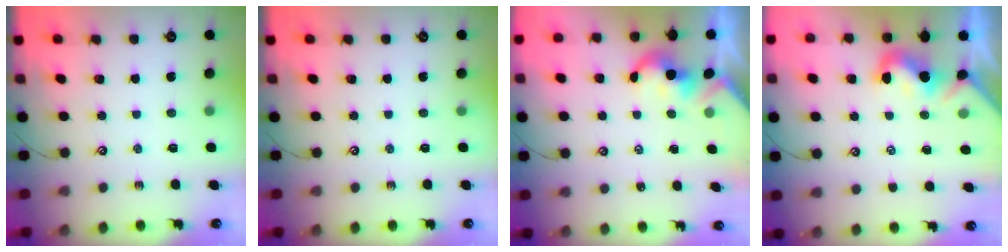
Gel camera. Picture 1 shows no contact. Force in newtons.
{"total": 0.0}
{"total": 2.2, "press": 2.2, "slide": 0.4}
{"total": 0.0}